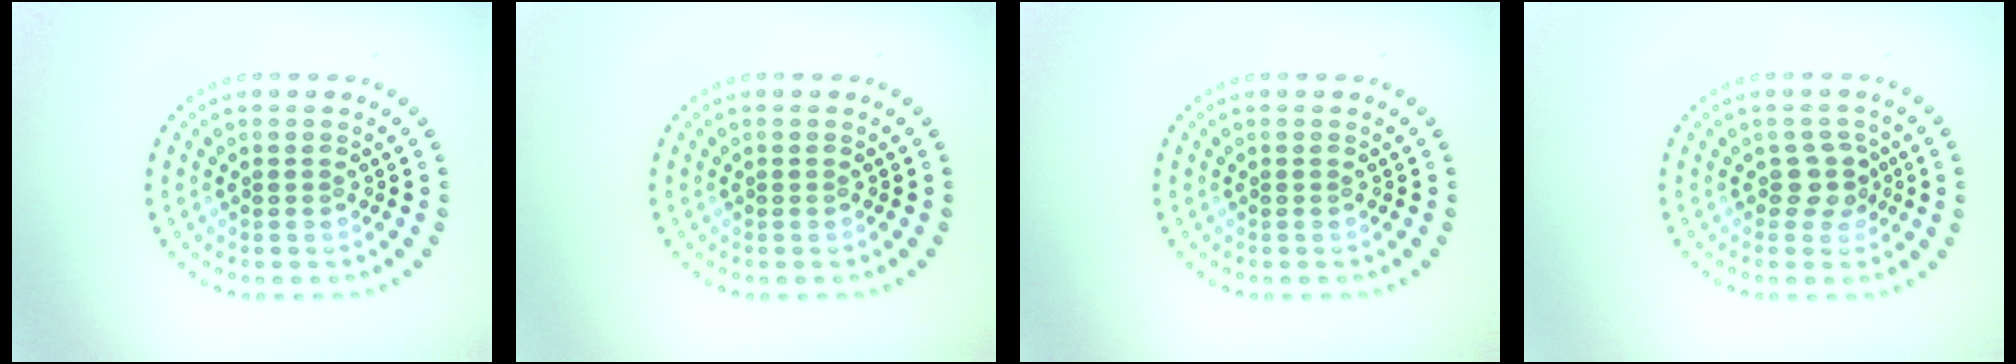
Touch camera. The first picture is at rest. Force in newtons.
{"total": 0.0}
{"total": 0.0}
{"total": 1.9, "press": 1.6, "slide": 1.0}